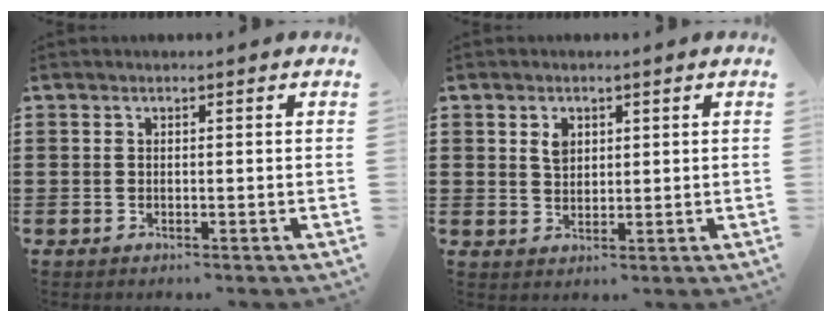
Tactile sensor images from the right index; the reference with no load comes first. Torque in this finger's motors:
{"motor_torque": [0.25, -0.19, 0.07, 0.05]}